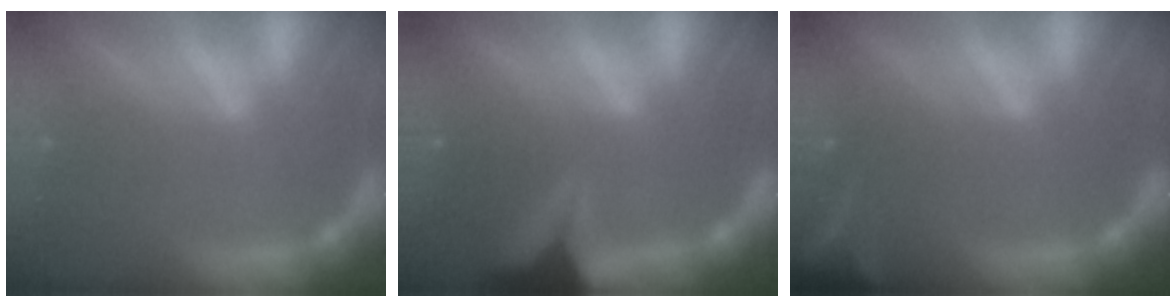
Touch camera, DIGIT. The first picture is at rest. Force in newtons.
{"total": 7.5}
{"total": 7.5}